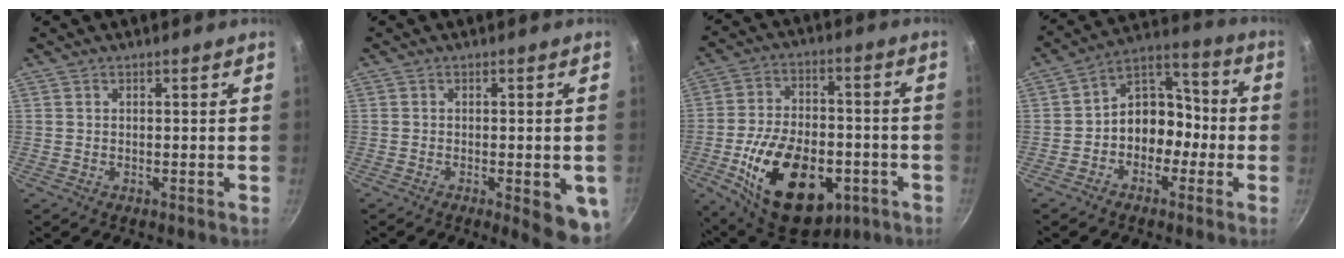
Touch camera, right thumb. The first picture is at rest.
{"total": 8.1, "force": [-2.5, 2.4, 7.3], "torque": [-0.069, 0.003, -0.027]}
{"total": 23.2, "force": [-7.6, 14.0, 16.8], "torque": [-0.260, 0.028, -0.105]}
{"total": 10.7, "force": [-2.8, 8.4, 5.9], "torque": [-0.031, 0.066, -0.062]}